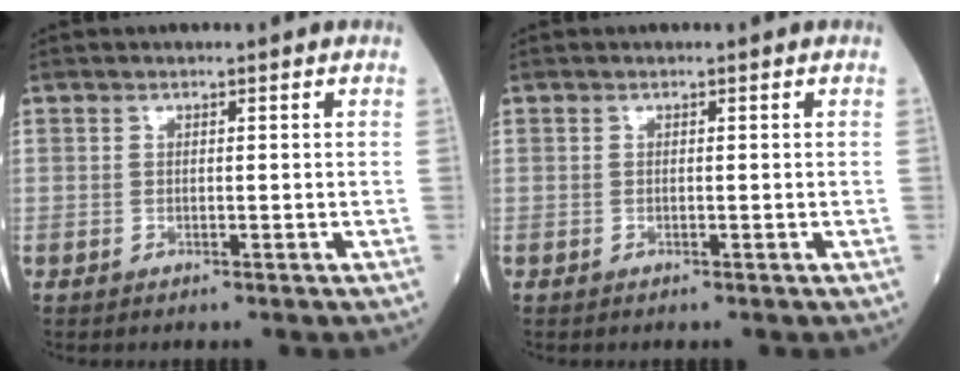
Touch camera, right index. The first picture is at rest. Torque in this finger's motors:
{"motor_torque": [0.01, 0.00, 0.00, -0.01]}